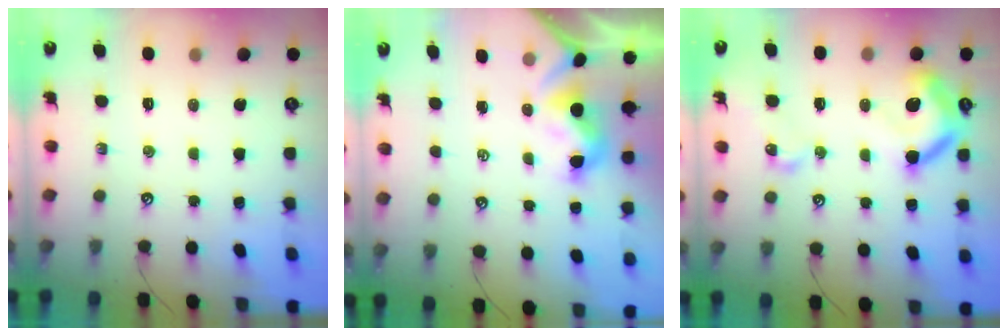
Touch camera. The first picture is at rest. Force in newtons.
{"total": 1.5, "press": 1.3, "slide": 0.7}
{"total": 15.2, "press": 15.1, "slide": 1.4}